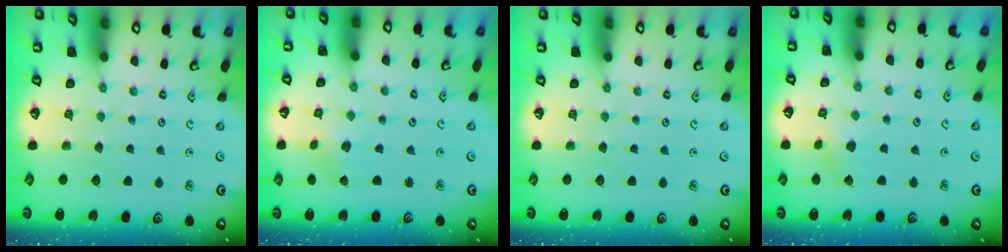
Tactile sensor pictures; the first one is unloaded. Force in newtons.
{"total": 0.7, "press": 0.7, "slide": 0.0}
{"total": 0.0}
{"total": 2.4, "press": 2.4, "slide": 0.6}